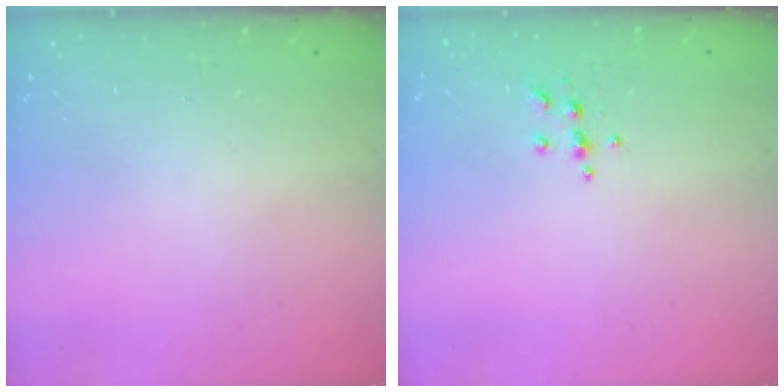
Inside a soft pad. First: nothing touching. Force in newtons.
{"total": 5.6, "press": 5.6, "slide": 0.7}